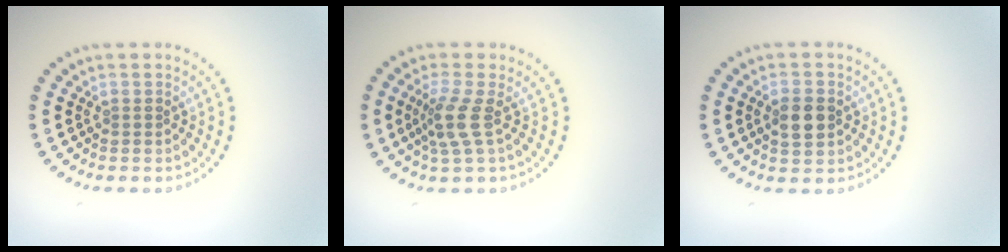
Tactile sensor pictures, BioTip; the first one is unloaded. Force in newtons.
{"total": 2.7, "press": 2.0, "slide": 1.8}
{"total": 2.7, "press": 2.7, "slide": 0.1}